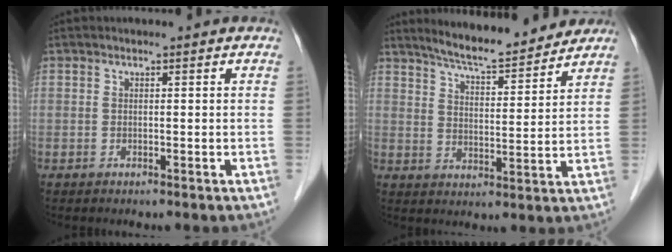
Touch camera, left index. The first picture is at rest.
{"total": 10.7, "force": [10.0, 1.0, 3.7], "torque": [-0.062, 0.003, 0.151]}